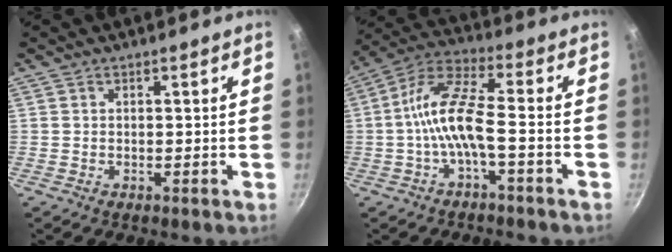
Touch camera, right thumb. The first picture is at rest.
{"total": 10.3, "force": [-2.6, 2.9, 9.6], "torque": [-0.205, 0.041, -0.061]}